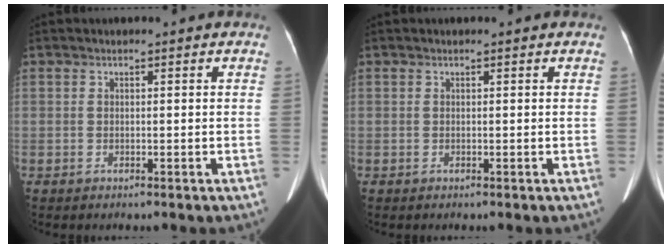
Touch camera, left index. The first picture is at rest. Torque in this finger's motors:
{"motor_torque": [0.02, 0.02, 0.00, 0.00]}